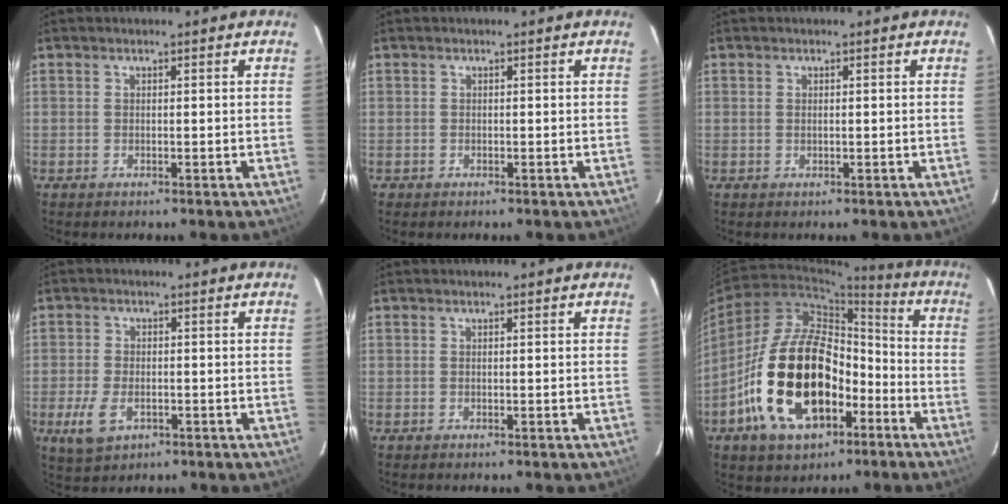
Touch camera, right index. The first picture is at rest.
{"total": 0.9, "force": [-0.4, 0.7, -0.1], "torque": [0.000, 0.001, -0.007]}
{"total": 0.6, "force": [0.2, 0.4, 0.5], "torque": [-0.010, 0.001, 0.003]}
{"total": 6.3, "force": [-2.5, 3.8, 4.3], "torque": [-0.105, -0.011, -0.043]}
{"total": 0.0}
{"total": 21.6, "force": [-9.1, 12.3, 15.2], "torque": [-0.290, 0.016, -0.144]}